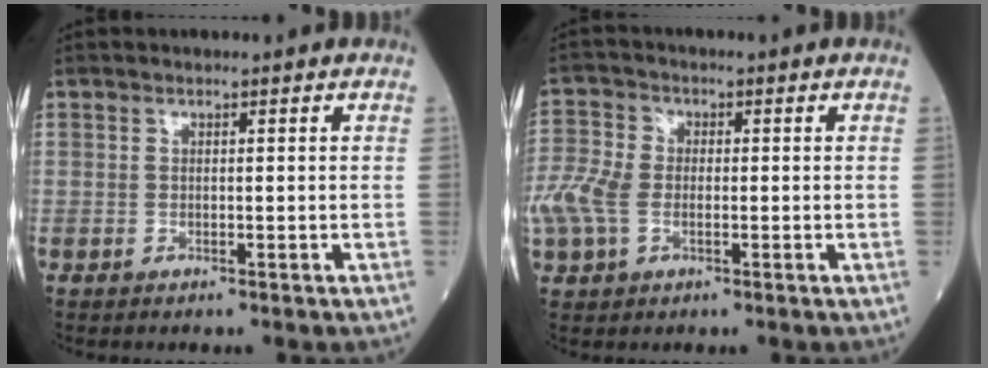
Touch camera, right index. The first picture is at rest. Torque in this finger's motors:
{"motor_torque": [0.54, -0.29, 0.32, 0.21]}